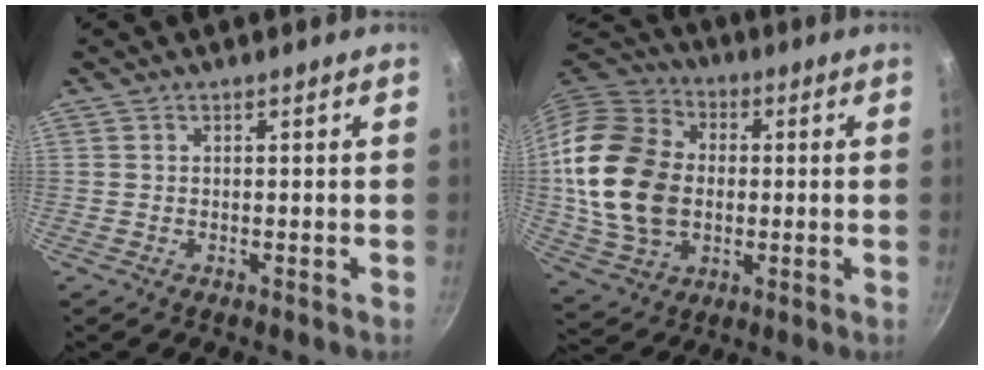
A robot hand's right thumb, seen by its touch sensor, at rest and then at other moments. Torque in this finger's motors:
{"motor_torque": [-0.40, 1.44, 1.27, -1.20, 0.19]}